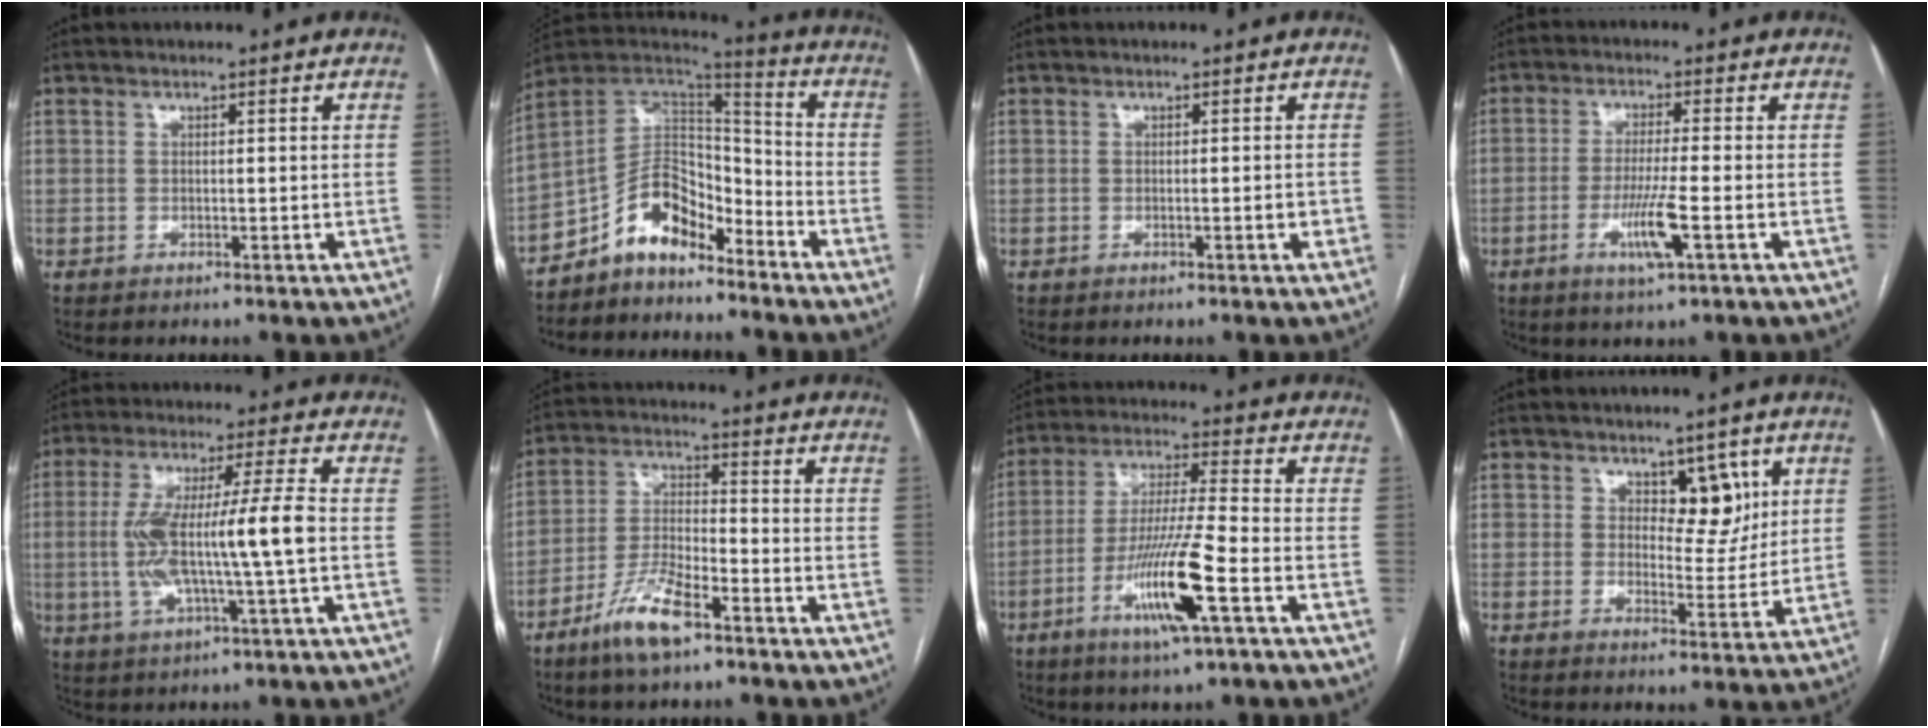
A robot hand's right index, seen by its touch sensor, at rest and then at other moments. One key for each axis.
{"total": 10.7, "fx": -7.7, "fy": 5.1, "fz": 5.5, "tx": -0.097, "ty": 0.040, "tz": -0.143}
{"total": 1.4, "fx": -0.4, "fy": 0.1, "fz": 1.3, "tx": -0.019, "ty": -0.001, "tz": -0.005}
{"total": 6.3, "fx": -2.3, "fy": -0.3, "fz": 5.9, "tx": -0.114, "ty": -0.014, "tz": -0.043}
{"total": 12.8, "fx": -0.8, "fy": 0.3, "fz": 12.7, "tx": -0.253, "ty": 0.013, "tz": -0.016}
{"total": 8.9, "fx": -5.8, "fy": 1.9, "fz": 6.5, "tx": -0.137, "ty": -0.008, "tz": -0.113}
{"total": 12.6, "fx": -5.1, "fy": -0.2, "fz": 11.6, "tx": -0.228, "ty": -0.016, "tz": -0.097}
{"total": 5.7, "fx": 2.8, "fy": 3.0, "fz": 3.9, "tx": -0.043, "ty": -0.001, "tz": 0.043}